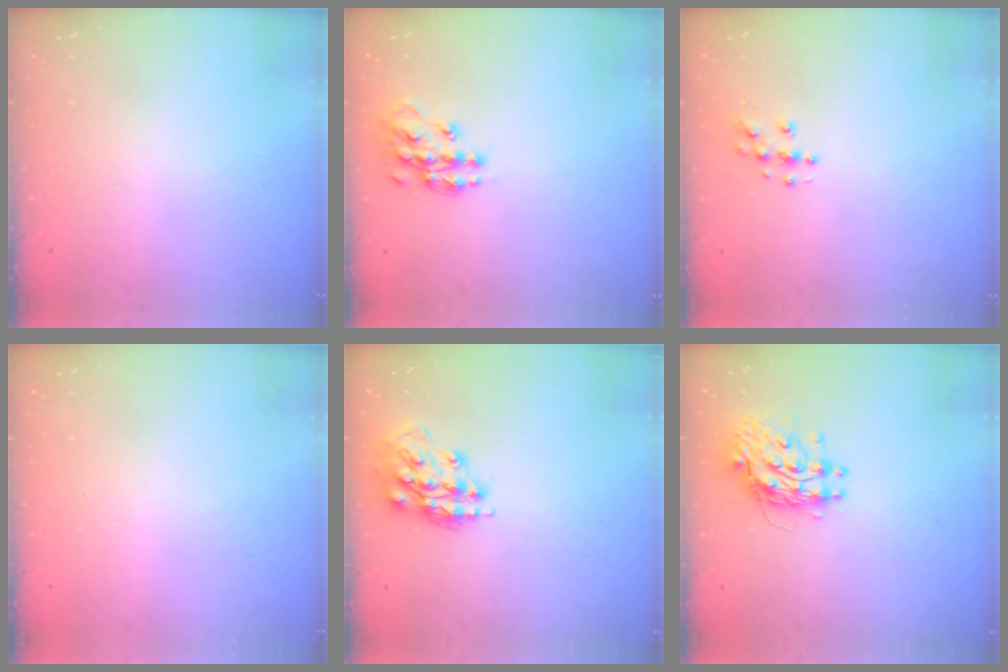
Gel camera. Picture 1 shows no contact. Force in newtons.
{"total": 13.2, "press": 13.1, "slide": 0.9}
{"total": 4.8, "press": 4.8, "slide": 0.3}
{"total": 0.0}
{"total": 14.9, "press": 14.9, "slide": 1.1}
{"total": 10.8, "press": 10.7, "slide": 0.9}